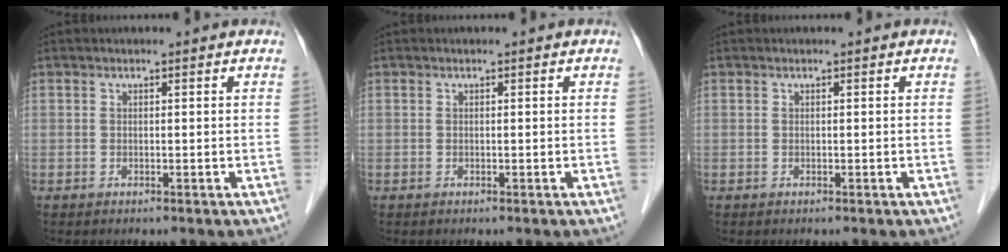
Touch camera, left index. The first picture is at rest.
{"total": 0.0}
{"total": 0.0}